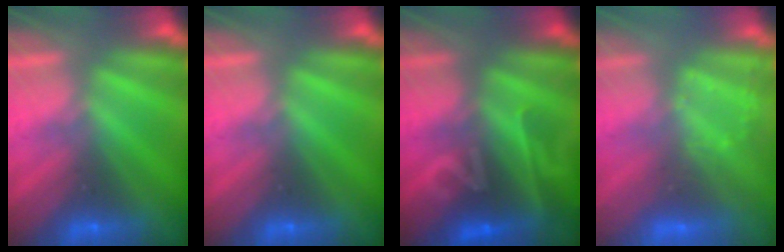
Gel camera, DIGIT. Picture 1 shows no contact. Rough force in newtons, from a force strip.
{"total": 0.0}
{"total": 2.2}
{"total": 3.2}